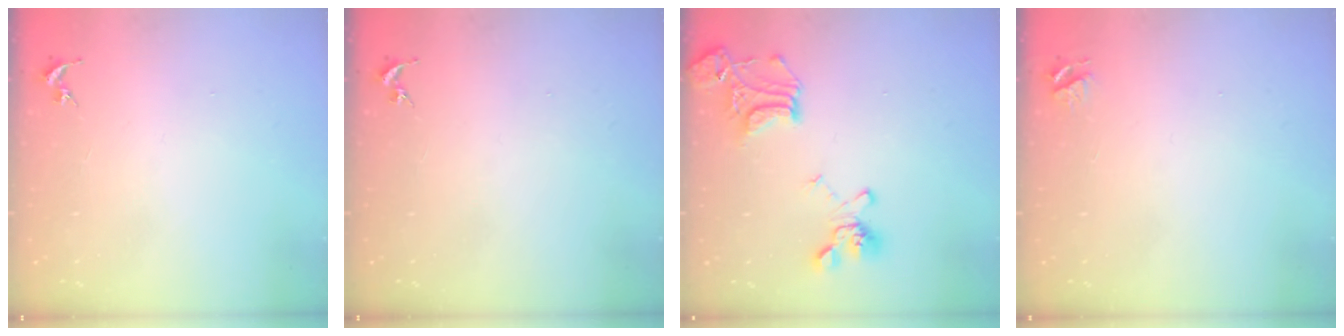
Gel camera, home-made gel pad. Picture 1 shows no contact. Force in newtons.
{"total": 0.0}
{"total": 18.3, "press": 18.2, "slide": 1.7}
{"total": 4.0, "press": 3.9, "slide": 0.4}